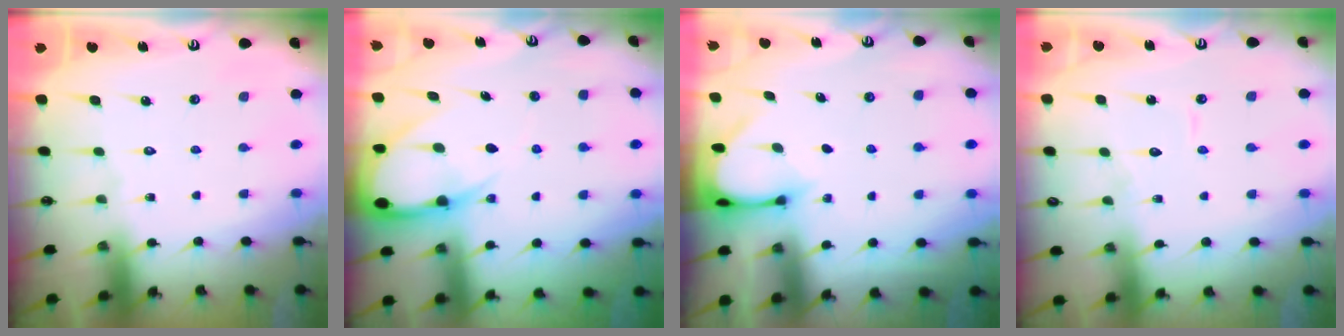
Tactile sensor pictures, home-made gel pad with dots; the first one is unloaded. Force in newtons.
{"total": 9.1, "press": 9.1, "slide": 0.9}
{"total": 3.3, "press": 3.3, "slide": 0.3}
{"total": 5.2, "press": 5.2, "slide": 0.4}